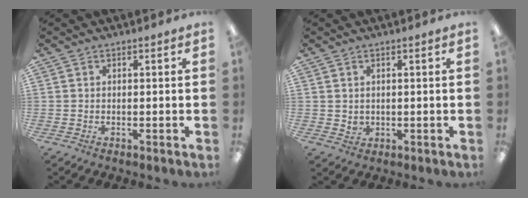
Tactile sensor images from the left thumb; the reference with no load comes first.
{"total": 1.9, "force": [0.9, 1.5, 0.6], "torque": [-0.007, -0.002, 0.014]}